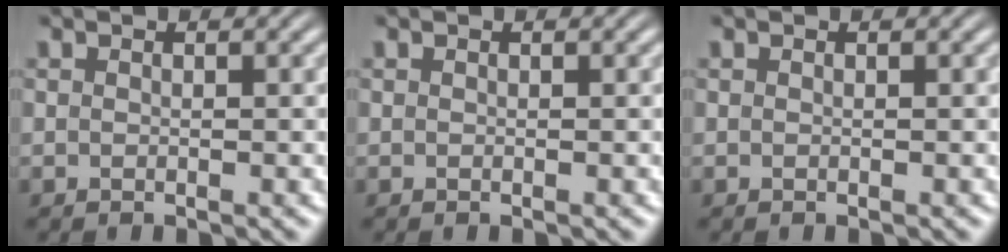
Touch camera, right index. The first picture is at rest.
{"total": 0.0}
{"total": 0.0}